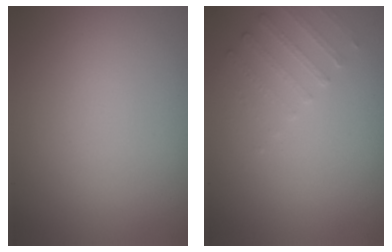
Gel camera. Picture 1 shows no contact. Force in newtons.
{"total": 1.3, "press": 0.9, "slide": 1.0}